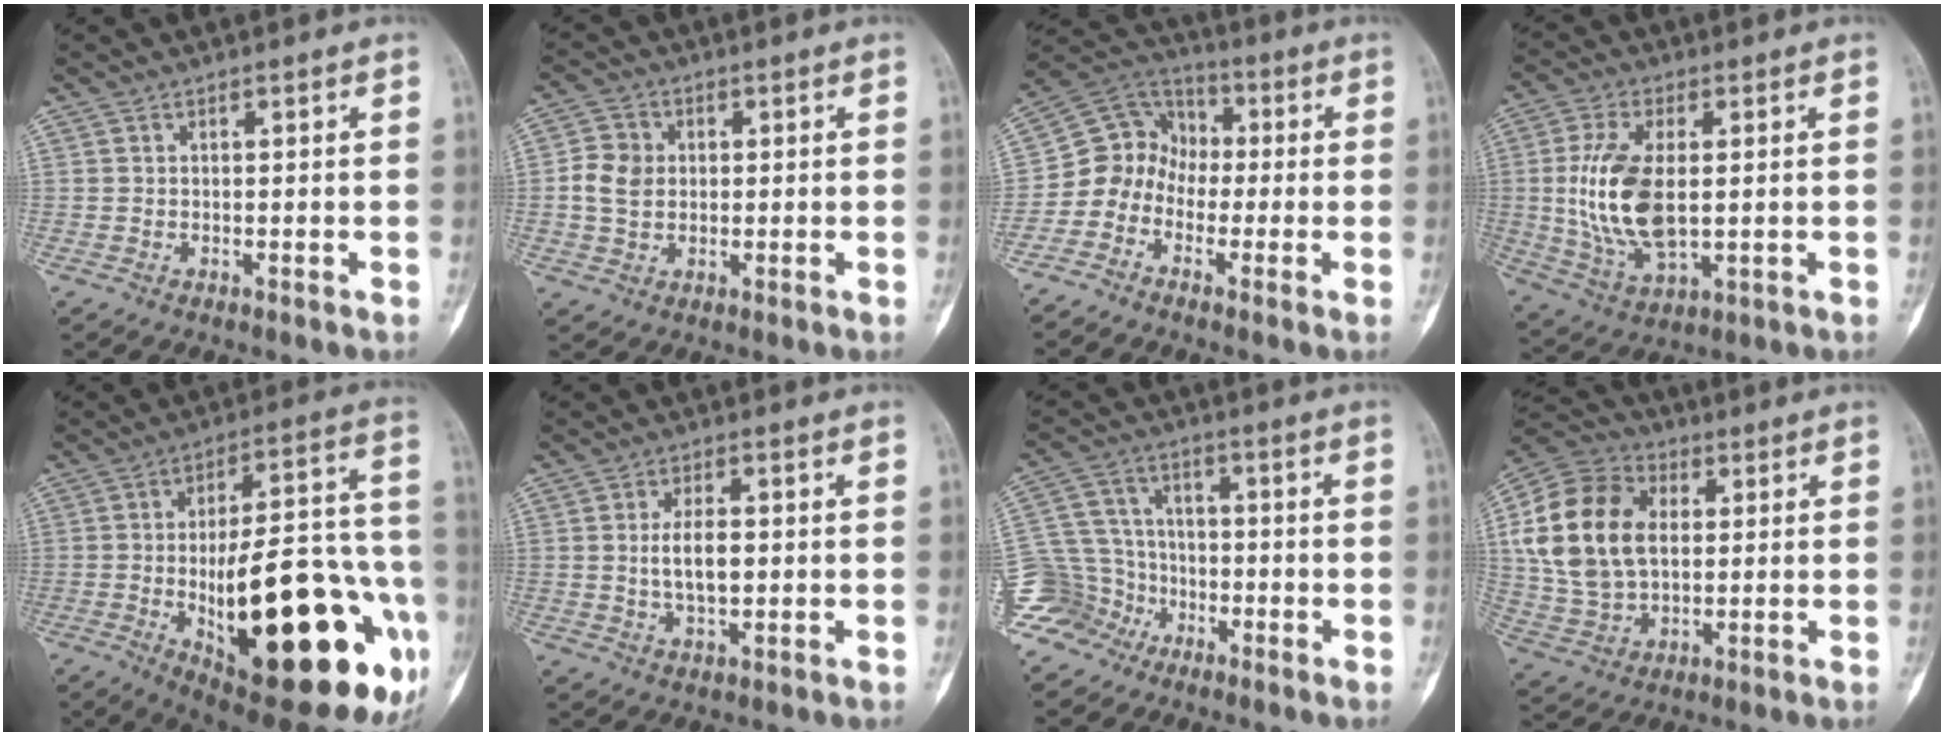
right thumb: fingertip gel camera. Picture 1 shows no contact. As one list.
[{"total": 6.4, "force": [0.4, 5.3, 3.5], "torque": [-0.056, 0.006, 0.006]}, {"total": 8.7, "force": [-2.5, 7.8, 2.9], "torque": [-0.024, 0.067, -0.063]}, {"total": 14.7, "force": [0.7, 7.6, 12.6], "torque": [-0.254, -0.010, 0.024]}, {"total": 35.0, "force": [-11.0, 12.5, 30.8], "torque": [-0.369, 0.031, -0.139]}, {"total": 6.3, "force": [0.3, 3.1, 5.4], "torque": [-0.096, -0.002, 0.007]}, {"total": 12.3, "force": [-6.7, 10.0, 2.6], "torque": [-0.046, 0.058, -0.125]}, {"total": 20.0, "force": [3.2, 13.8, 14.2], "torque": [-0.270, 0.011, 0.059]}]